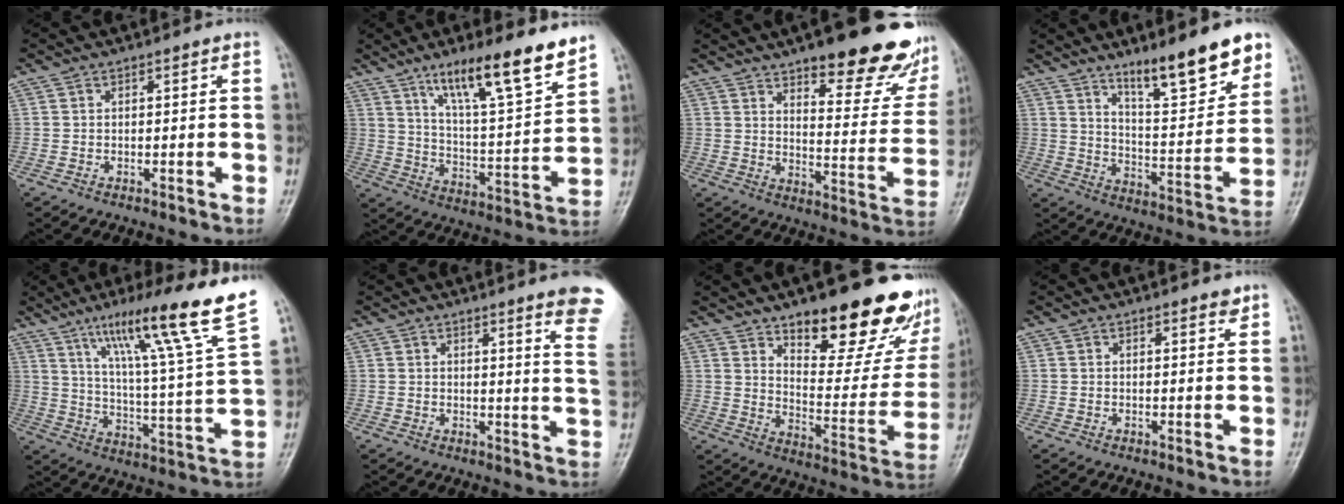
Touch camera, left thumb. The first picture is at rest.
{"total": 16.6, "force": [11.6, 2.7, 11.6], "torque": [-0.171, -0.066, 0.198]}
{"total": 22.7, "force": [15.3, 7.3, 15.2], "torque": [-0.154, -0.080, 0.200]}
{"total": 16.0, "force": [11.2, 3.6, 10.8], "torque": [-0.129, -0.076, 0.183]}
{"total": 21.9, "force": [13.5, 0.4, 17.2], "torque": [-0.247, -0.050, 0.212]}
{"total": 11.5, "force": [8.5, 0.4, 7.7], "torque": [-0.073, -0.056, 0.080]}
{"total": 25.6, "force": [16.3, 9.5, 17.2], "torque": [-0.189, -0.092, 0.238]}
{"total": 1.7, "force": [1.4, 0.4, 0.9], "torque": [-0.009, -0.009, 0.018]}